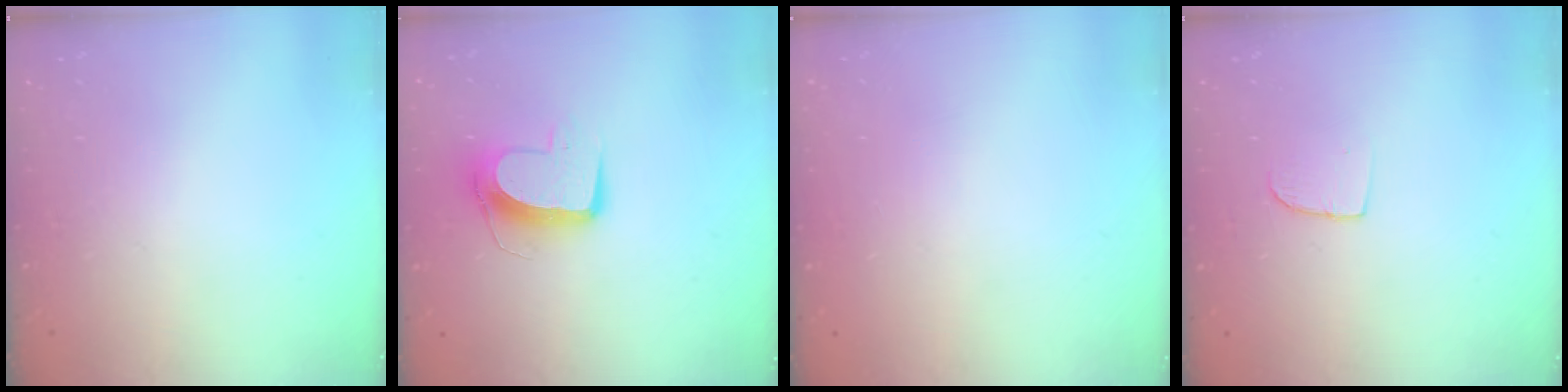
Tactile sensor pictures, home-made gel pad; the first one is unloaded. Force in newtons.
{"total": 10.8, "press": 10.7, "slide": 0.7}
{"total": 0.0}
{"total": 5.6, "press": 5.6, "slide": 0.4}